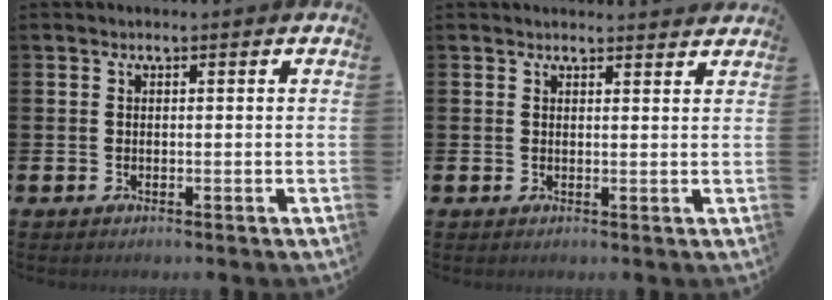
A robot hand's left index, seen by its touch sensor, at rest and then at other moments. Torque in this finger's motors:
{"motor_torque": [1.01, -1.14, 0.00, -0.01]}